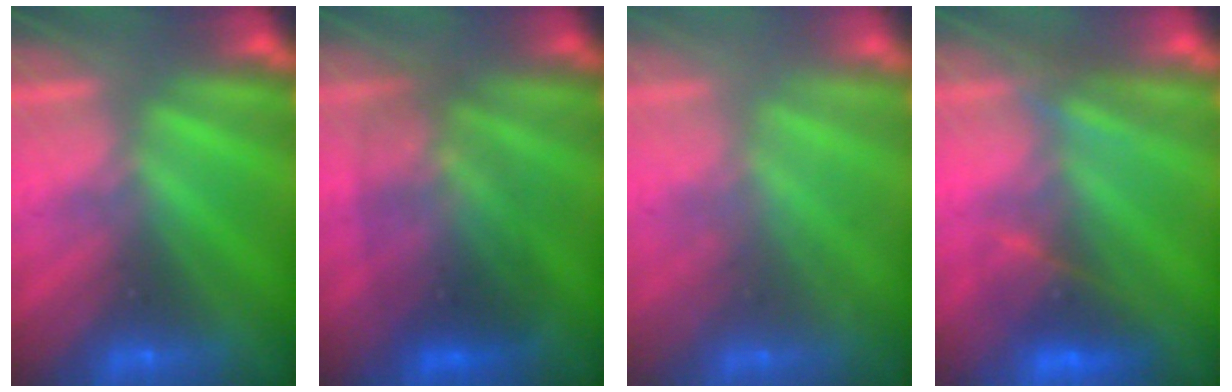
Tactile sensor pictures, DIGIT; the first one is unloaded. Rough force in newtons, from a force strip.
{"total": 3.0}
{"total": 2.3}
{"total": 3.5}